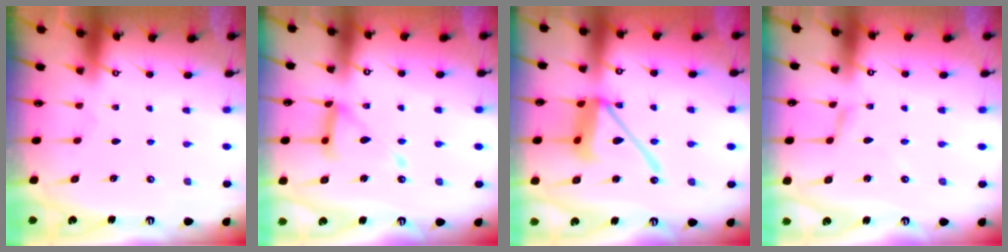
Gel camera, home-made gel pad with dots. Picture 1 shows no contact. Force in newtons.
{"total": 13.9, "press": 13.8, "slide": 1.2}
{"total": 15.1, "press": 15.0, "slide": 1.8}
{"total": 3.4, "press": 3.3, "slide": 0.2}